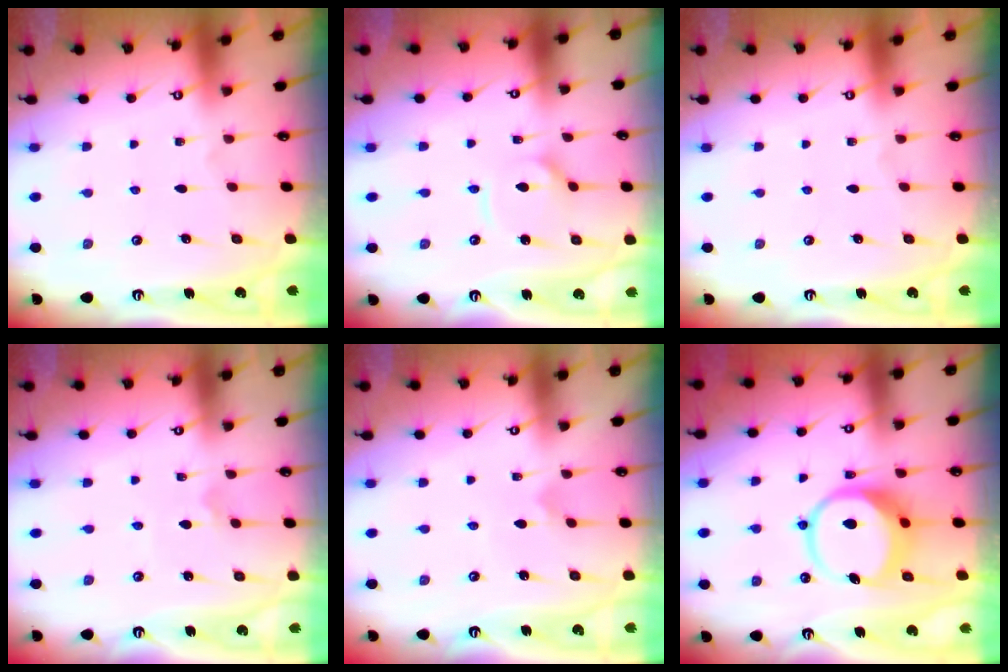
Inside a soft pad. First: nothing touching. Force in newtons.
{"total": 5.1, "press": 5.0, "slide": 0.9}
{"total": 0.0}
{"total": 2.3, "press": 2.3, "slide": 0.2}
{"total": 2.5, "press": 2.5, "slide": 0.3}
{"total": 11.4, "press": 11.2, "slide": 1.8}